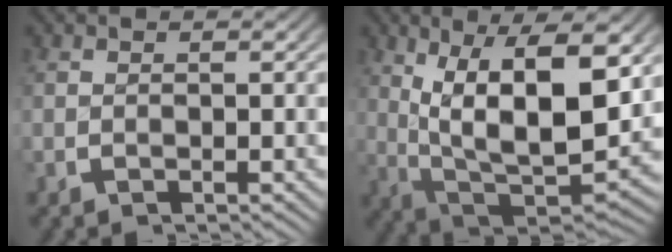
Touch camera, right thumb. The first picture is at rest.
{"total": 16.3, "force": [-0.1, 9.8, 13.0], "torque": [-0.241, -0.057, 0.024]}